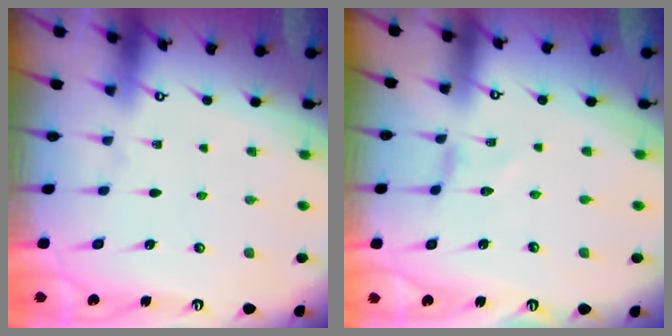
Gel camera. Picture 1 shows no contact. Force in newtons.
{"total": 0.0}